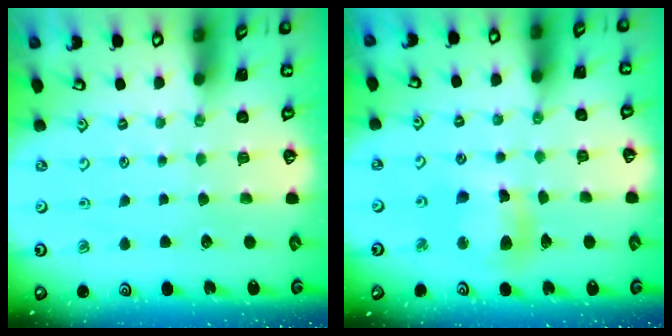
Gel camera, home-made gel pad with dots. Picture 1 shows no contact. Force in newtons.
{"total": 11.0, "press": 10.9, "slide": 1.7}